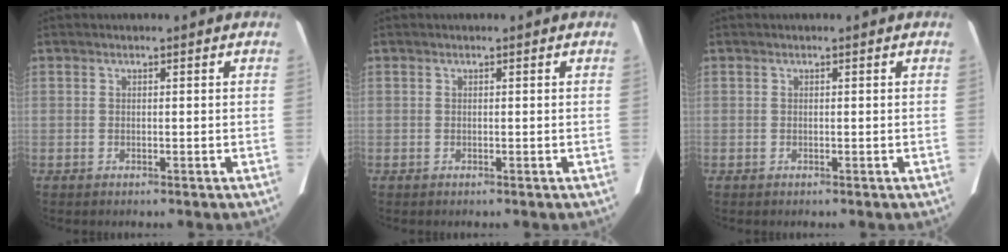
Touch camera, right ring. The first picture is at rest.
{"total": 0.0}
{"total": 0.0}